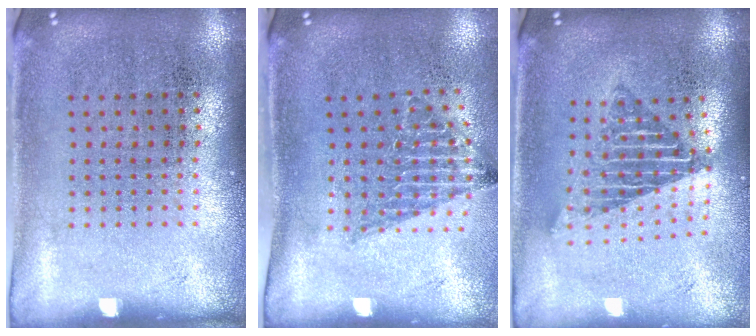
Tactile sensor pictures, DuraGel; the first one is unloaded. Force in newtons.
{"total": 1.4, "press": 1.1, "slide": 0.8}
{"total": 1.7, "press": 1.3, "slide": 1.0}